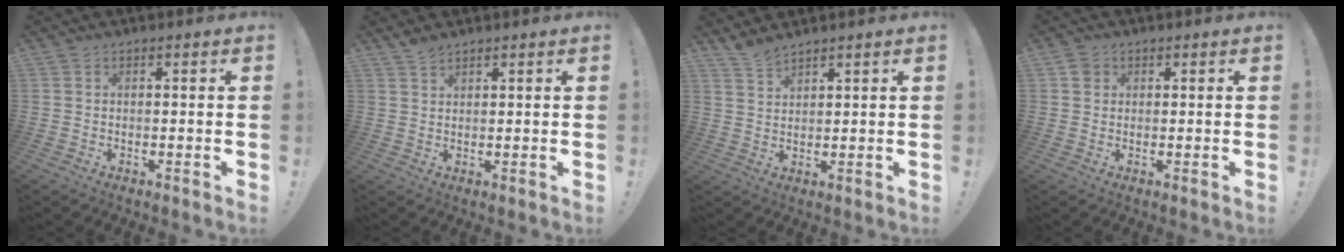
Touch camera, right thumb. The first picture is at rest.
{"total": 2.4, "force": [2.1, 0.7, 1.0], "torque": [-0.017, -0.010, 0.038]}
{"total": 3.9, "force": [3.7, 0.7, 1.3], "torque": [-0.028, -0.022, 0.068]}
{"total": 2.2, "force": [1.0, 1.9, 0.5], "torque": [0.001, -0.002, 0.017]}